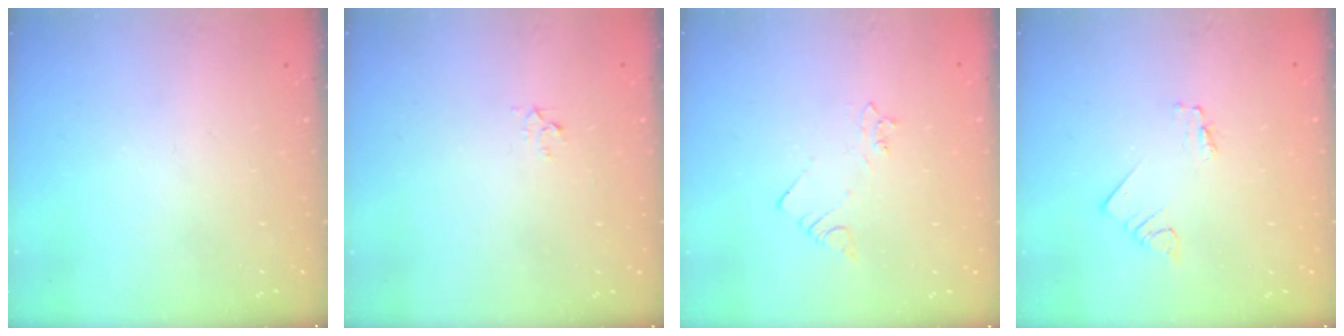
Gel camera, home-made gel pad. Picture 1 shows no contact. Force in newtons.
{"total": 2.3, "press": 2.3, "slide": 0.2}
{"total": 2.5, "press": 2.5, "slide": 0.3}
{"total": 1.6, "press": 1.6, "slide": 0.1}